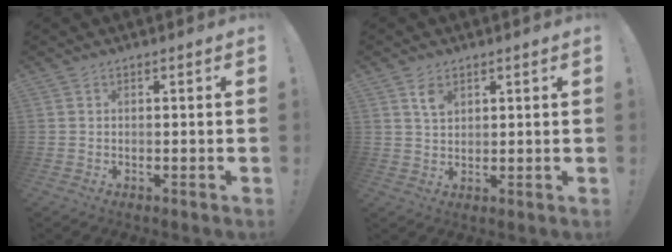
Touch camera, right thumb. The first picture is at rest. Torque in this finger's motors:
{"motor_torque": [1.18, 0.93, 0.53, -0.79, 0.00]}